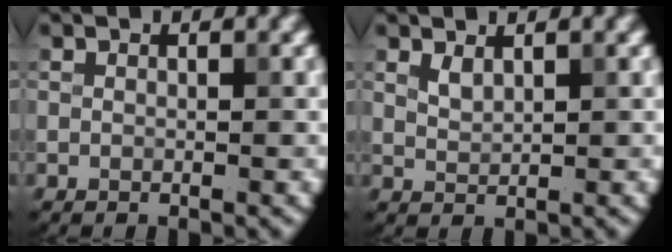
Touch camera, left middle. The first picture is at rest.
{"total": 1.1, "force": [0.8, 0.5, 0.6], "torque": [-0.017, -0.001, 0.021]}